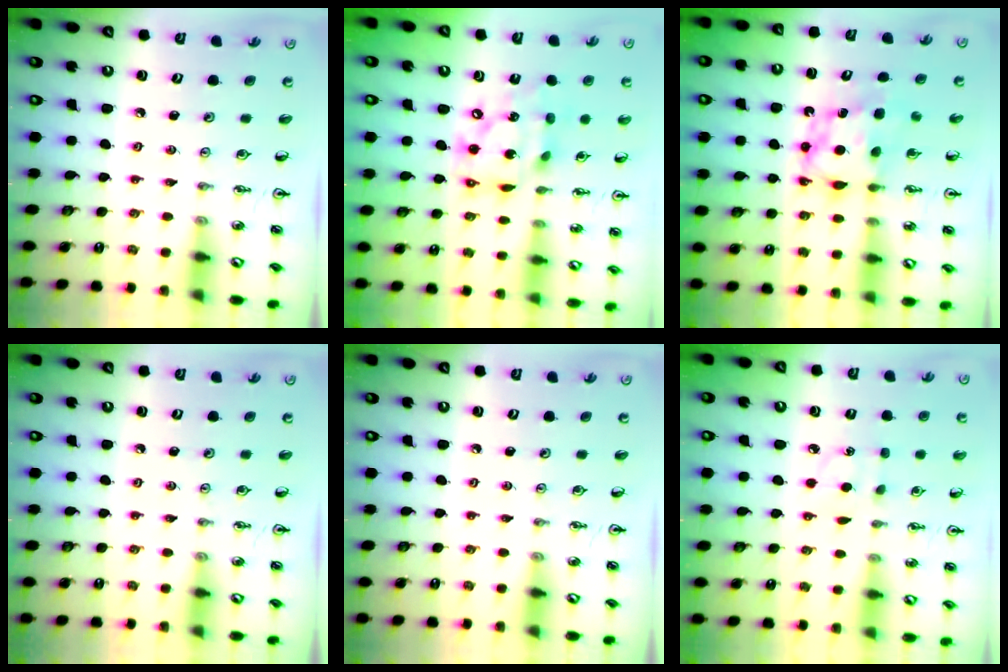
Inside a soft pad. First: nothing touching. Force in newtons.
{"total": 14.8, "press": 14.7, "slide": 1.7}
{"total": 6.2, "press": 6.2, "slide": 0.4}
{"total": 0.0}
{"total": 0.0}
{"total": 4.7, "press": 4.7, "slide": 0.6}